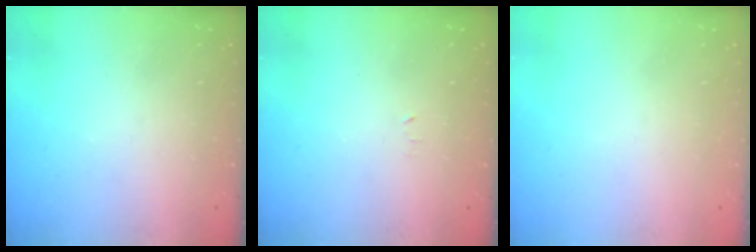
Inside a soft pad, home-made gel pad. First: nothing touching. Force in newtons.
{"total": 2.4, "press": 2.4, "slide": 0.4}
{"total": 1.8, "press": 1.7, "slide": 0.1}